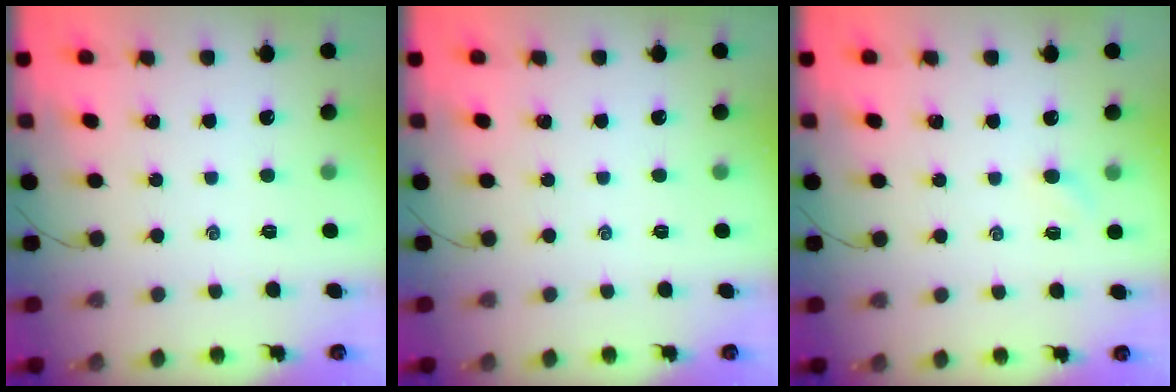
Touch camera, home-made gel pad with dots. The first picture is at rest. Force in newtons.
{"total": 0.0}
{"total": 2.6, "press": 2.5, "slide": 0.8}